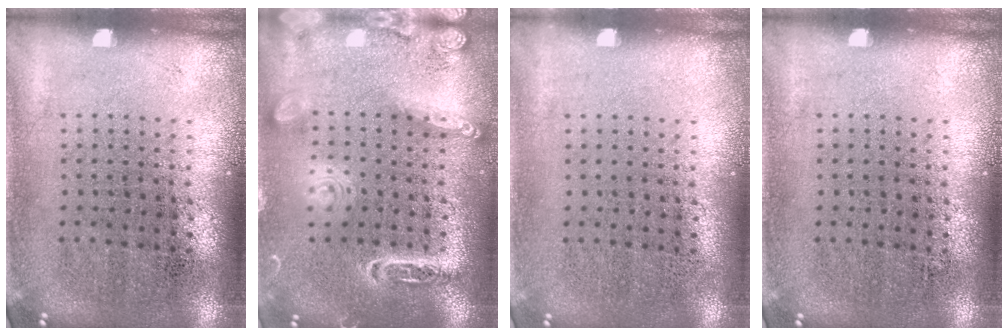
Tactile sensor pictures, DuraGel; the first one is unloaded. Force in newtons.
{"total": 1.8, "press": 1.8, "slide": 0.1}
{"total": 0.0}
{"total": 0.0}